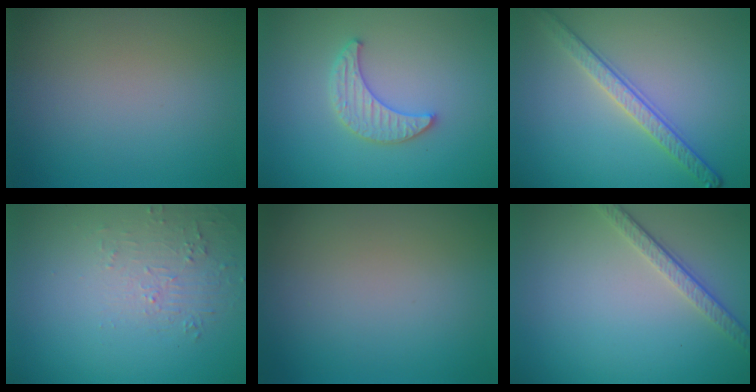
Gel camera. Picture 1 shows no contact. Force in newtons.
{"total": 2.9, "press": 2.9, "slide": 0.7}
{"total": 3.3, "press": 2.9, "slide": 1.5}
{"total": 1.7, "press": 0.5, "slide": 1.7}
{"total": 0.0}
{"total": 2.6, "press": 2.0, "slide": 1.7}